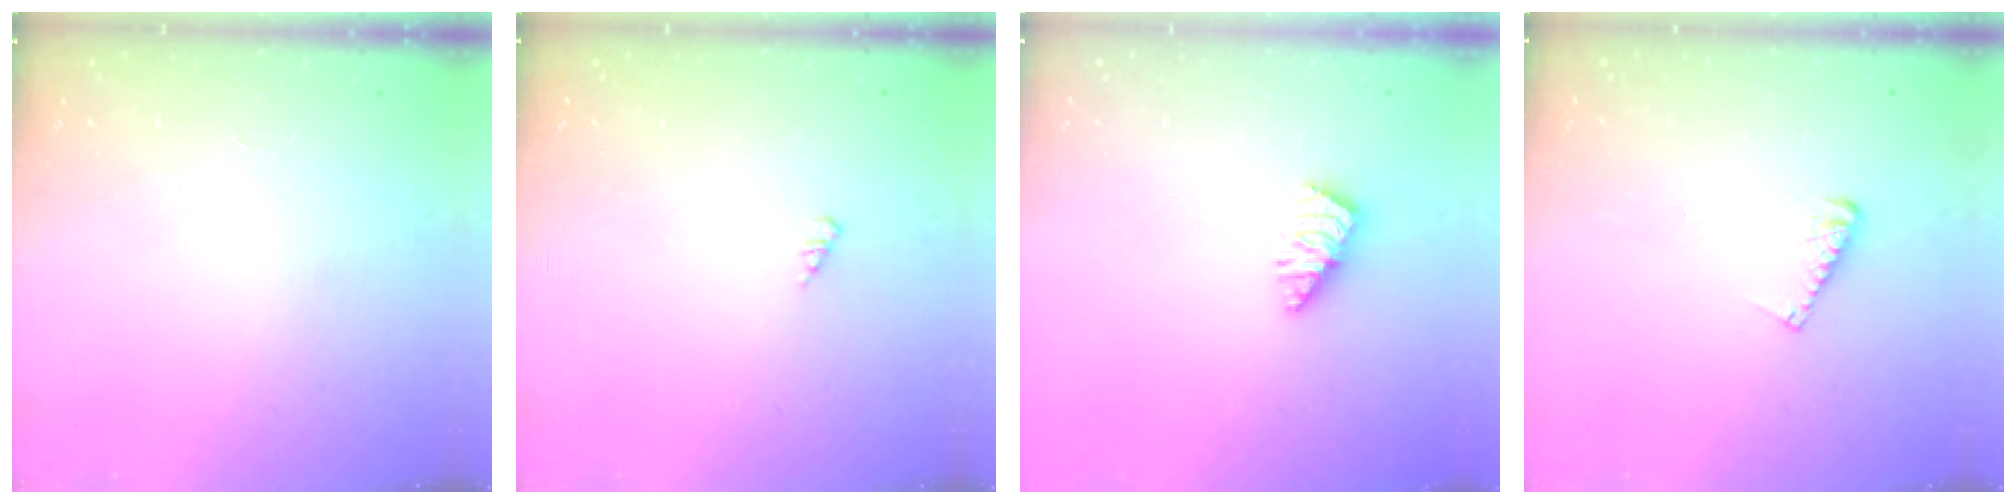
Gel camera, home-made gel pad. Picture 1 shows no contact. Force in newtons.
{"total": 1.6, "press": 1.6, "slide": 0.3}
{"total": 1.5, "press": 1.5, "slide": 0.3}
{"total": 4.9, "press": 4.9, "slide": 0.5}